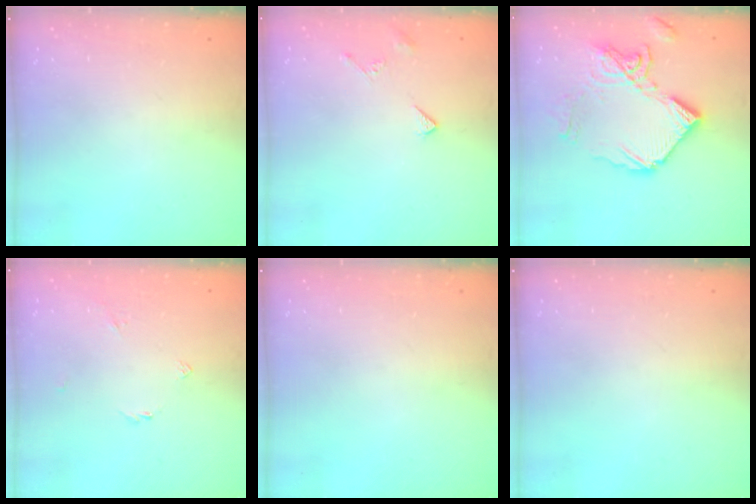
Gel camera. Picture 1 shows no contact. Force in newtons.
{"total": 4.9, "press": 4.8, "slide": 1.0}
{"total": 14.4, "press": 14.4, "slide": 0.9}
{"total": 2.8, "press": 2.7, "slide": 0.6}
{"total": 0.0}
{"total": 0.0}